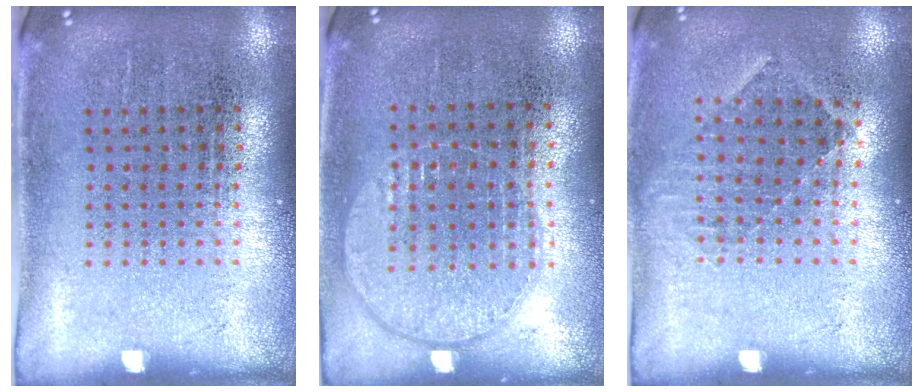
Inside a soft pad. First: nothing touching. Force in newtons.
{"total": 0.9, "press": 0.9, "slide": 0.3}
{"total": 0.9, "press": 0.8, "slide": 0.3}